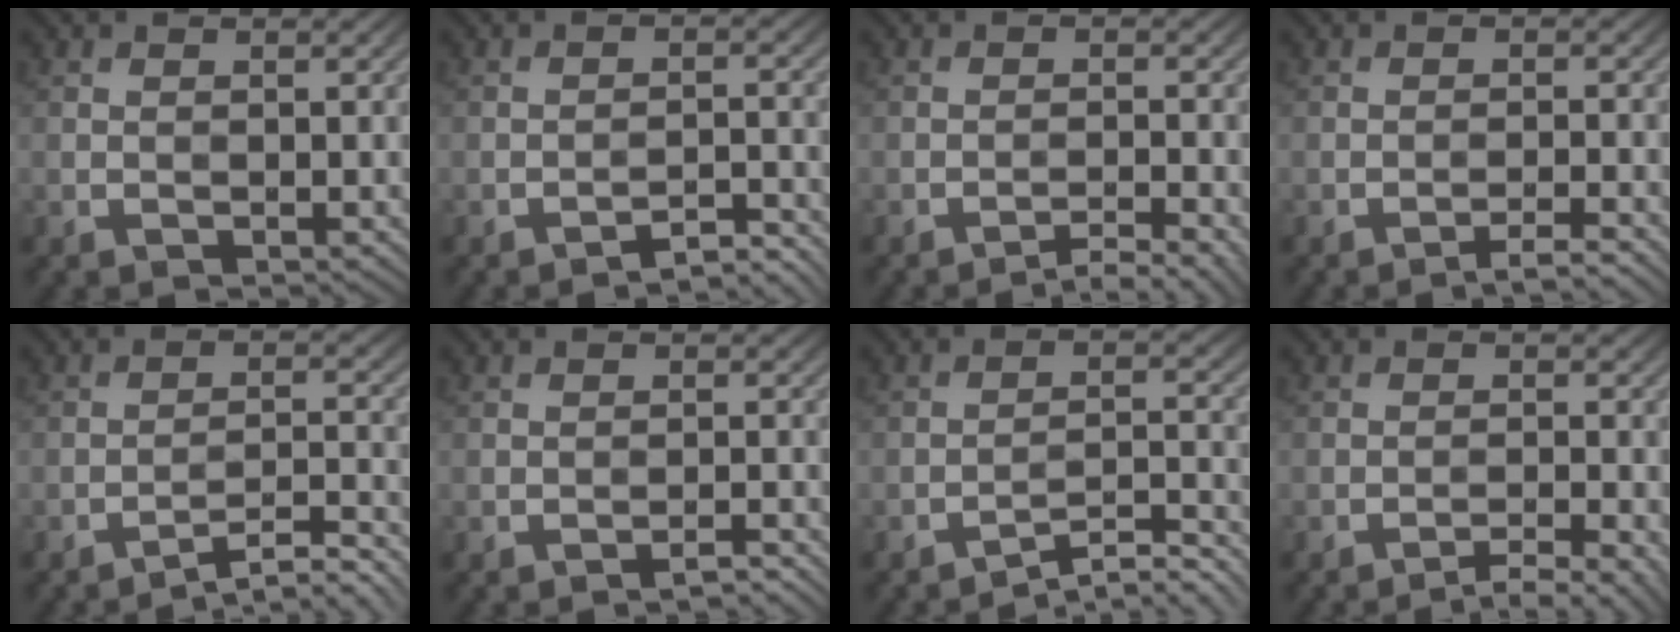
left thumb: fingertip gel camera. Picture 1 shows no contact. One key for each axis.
{"total": 3.5, "fx": -3.2, "fy": 0.3, "fz": 1.4, "tx": -0.016, "ty": 0.017, "tz": -0.049}
{"total": 3.3, "fx": -2.6, "fy": 0.4, "fz": 2.1, "tx": -0.030, "ty": 0.012, "tz": -0.045}
{"total": 2.6, "fx": -2.1, "fy": 0.1, "fz": 1.5, "tx": -0.018, "ty": 0.011, "tz": -0.040}
{"total": 5.6, "fx": -4.7, "fy": 0.8, "fz": 3.0, "tx": -0.049, "ty": 0.016, "tz": -0.071}
{"total": 1.5, "fx": -1.4, "fy": 0.0, "fz": 0.6, "tx": -0.002, "ty": 0.008, "tz": -0.024}
{"total": 5.5, "fx": -4.5, "fy": 1.1, "fz": 3.0, "tx": -0.045, "ty": 0.008, "tz": -0.070}
{"total": 3.7, "fx": -2.7, "fy": 0.5, "fz": 2.4, "tx": -0.037, "ty": 0.011, "tz": -0.047}